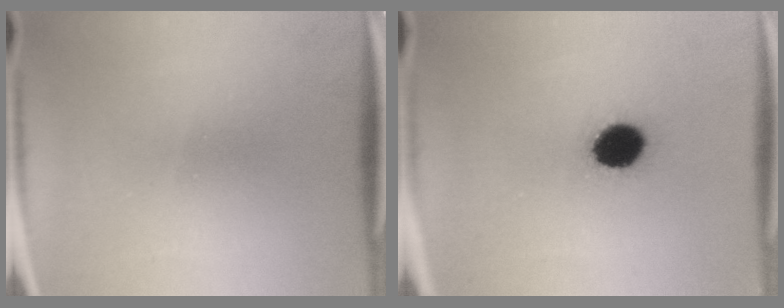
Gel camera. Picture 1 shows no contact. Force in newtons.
{"total": 8.4}